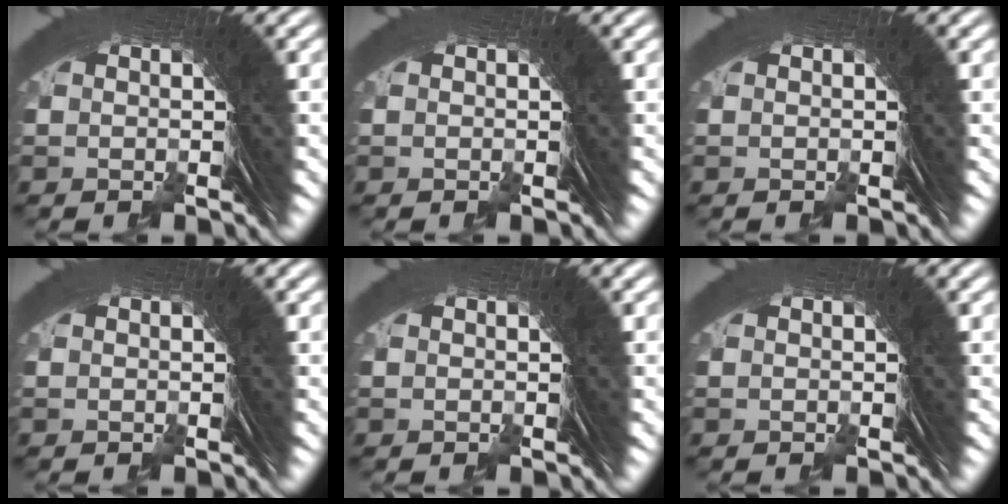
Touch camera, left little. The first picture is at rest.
{"total": 0.0}
{"total": 0.0}
{"total": 0.0}
{"total": 0.0}
{"total": 0.0}